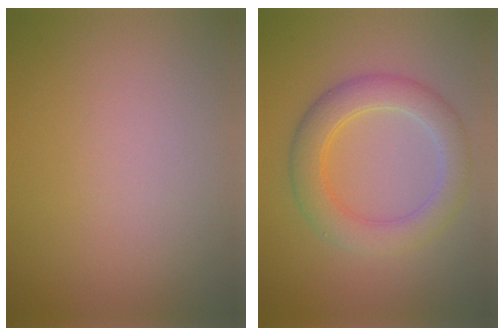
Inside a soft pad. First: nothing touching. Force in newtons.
{"total": 4.6, "press": 4.6, "slide": 0.4}